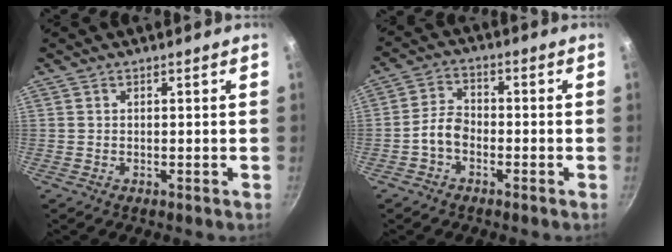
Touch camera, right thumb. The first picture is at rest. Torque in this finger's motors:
{"motor_torque": [0.63, 0.83, 0.62, -0.42, 0.04]}